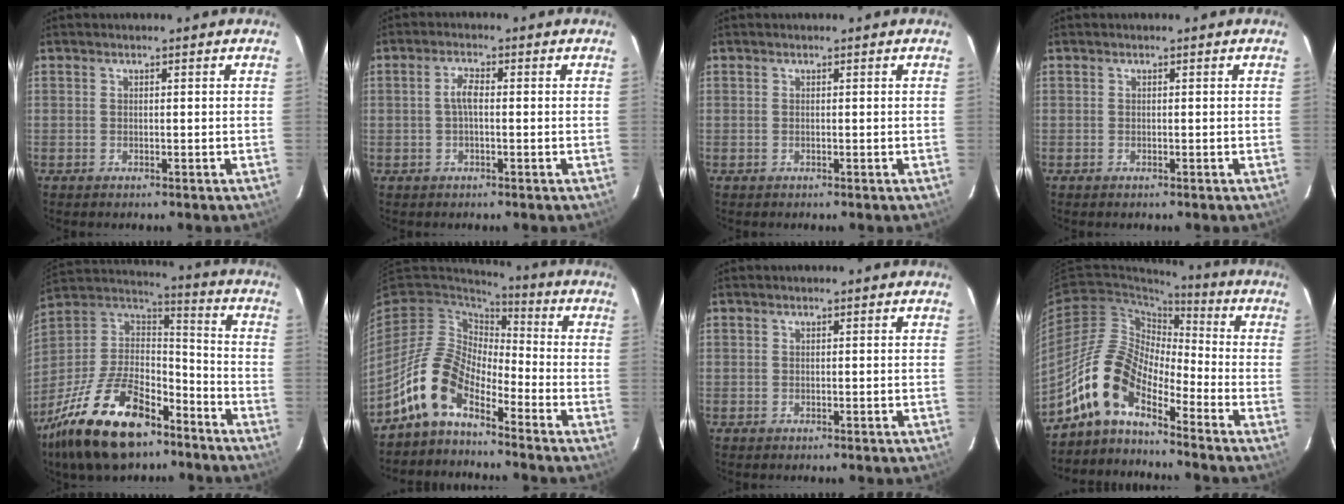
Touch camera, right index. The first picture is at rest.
{"total": 2.6, "force": [-0.2, 0.9, 2.4], "torque": [-0.050, 0.007, -0.003]}
{"total": 0.0}
{"total": 0.0}
{"total": 26.5, "force": [-17.2, 12.5, 15.8], "torque": [-0.327, -0.004, -0.285]}
{"total": 11.7, "force": [-7.5, 5.3, 7.2], "torque": [-0.143, 0.016, -0.160]}
{"total": 0.0}
{"total": 12.0, "force": [-8.5, 4.6, 7.2], "torque": [-0.129, 0.021, -0.182]}